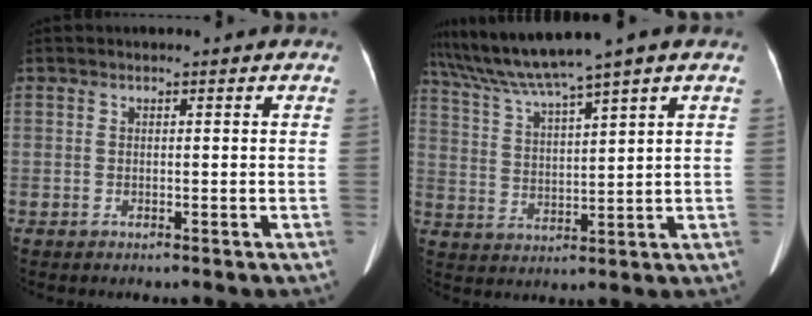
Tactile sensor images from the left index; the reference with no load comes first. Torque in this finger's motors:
{"motor_torque": [-0.15, -1.17, 0.46, 0.21]}